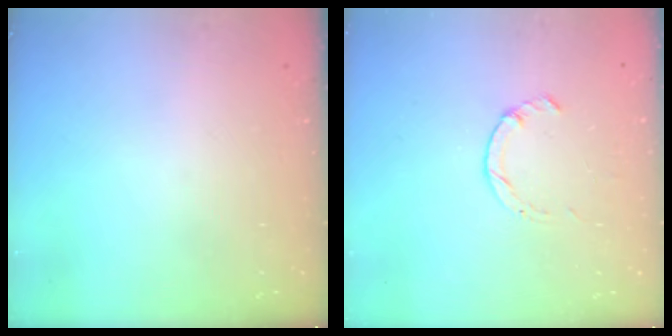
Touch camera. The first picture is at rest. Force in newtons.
{"total": 1.0, "press": 1.0, "slide": 0.3}